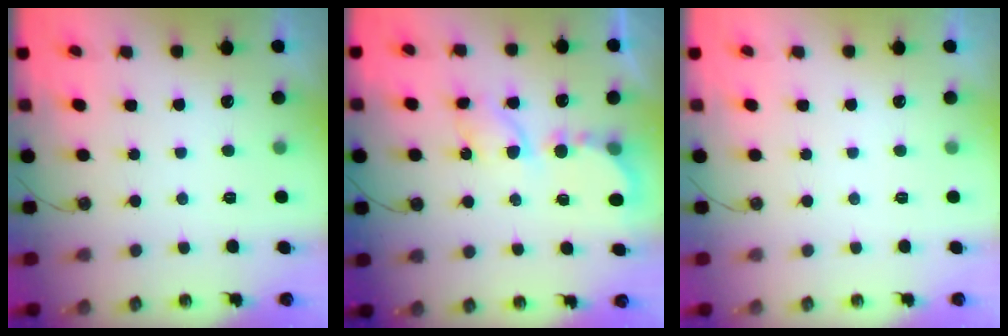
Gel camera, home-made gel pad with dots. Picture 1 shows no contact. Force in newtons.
{"total": 6.7, "press": 6.7, "slide": 0.2}
{"total": 0.0}